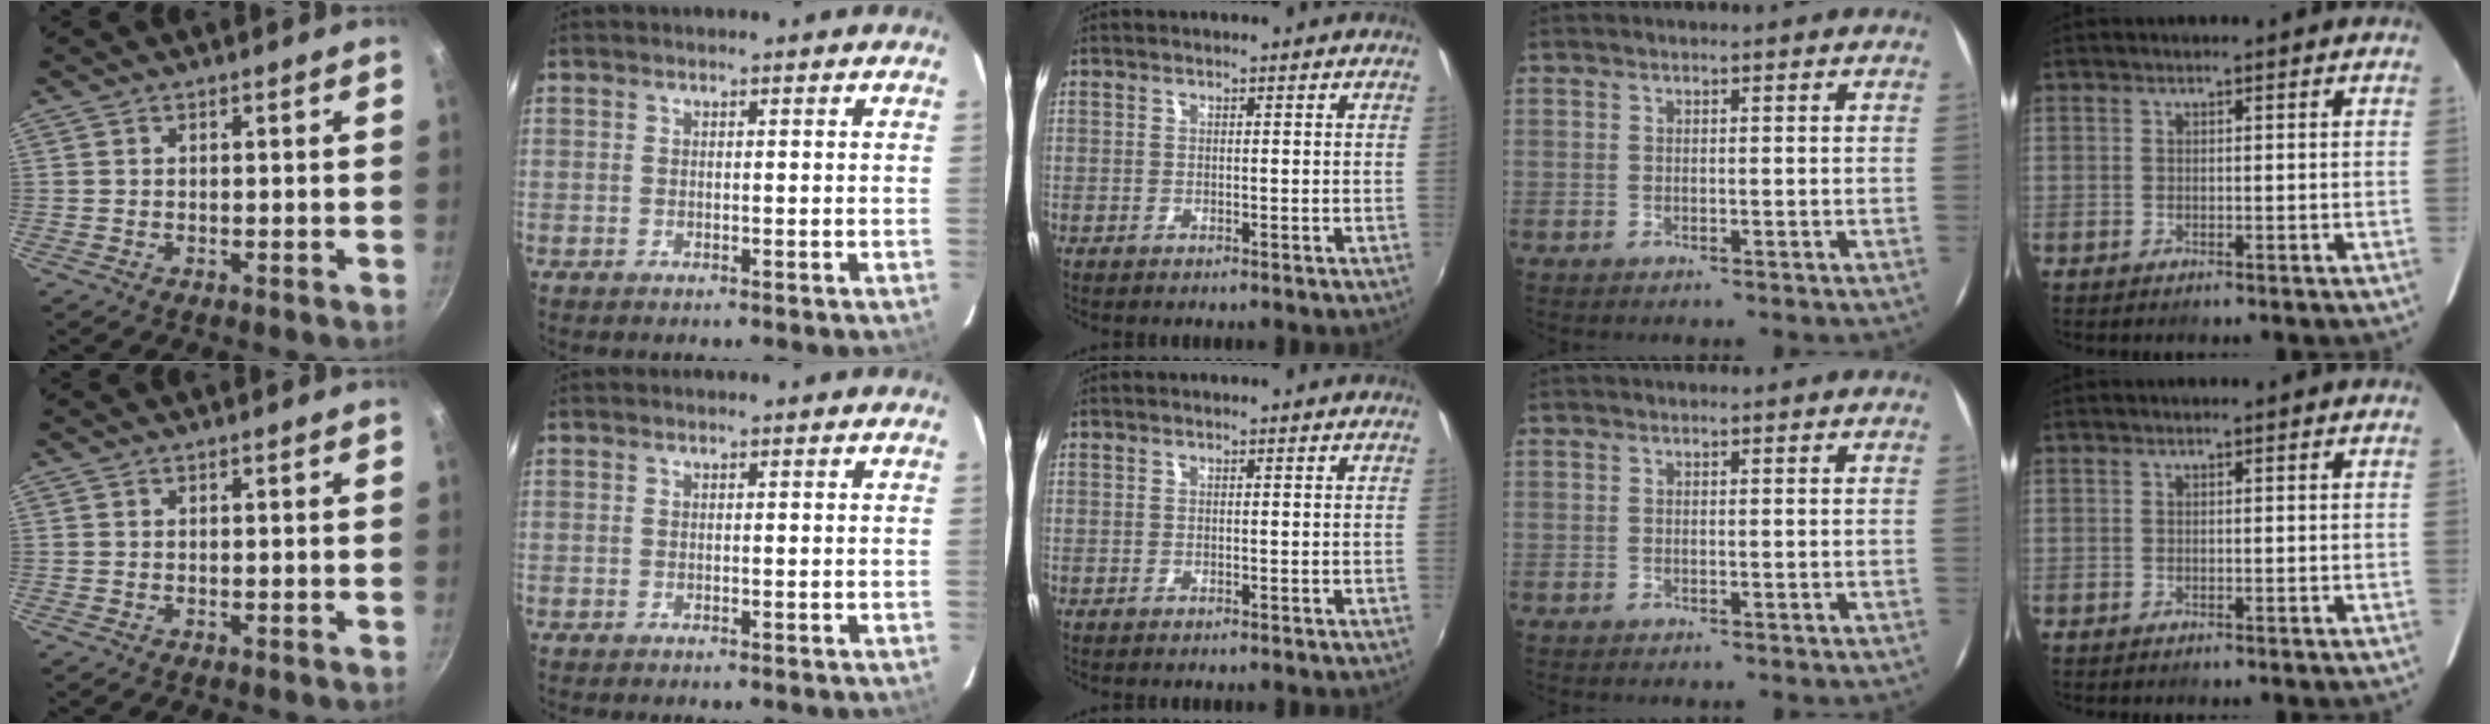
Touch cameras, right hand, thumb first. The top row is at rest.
{}